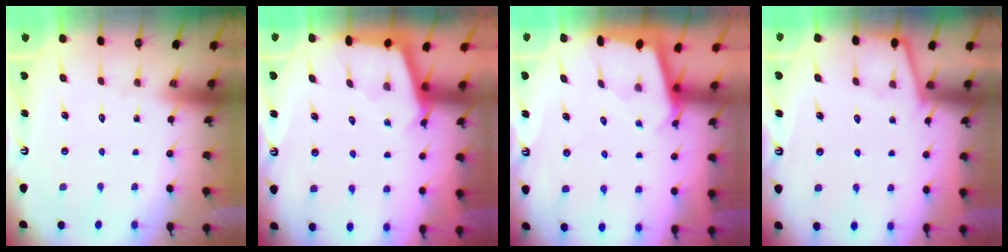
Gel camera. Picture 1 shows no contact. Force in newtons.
{"total": 2.9, "press": 2.9, "slide": 0.3}
{"total": 1.9, "press": 1.9, "slide": 0.2}
{"total": 2.4, "press": 2.4, "slide": 0.4}